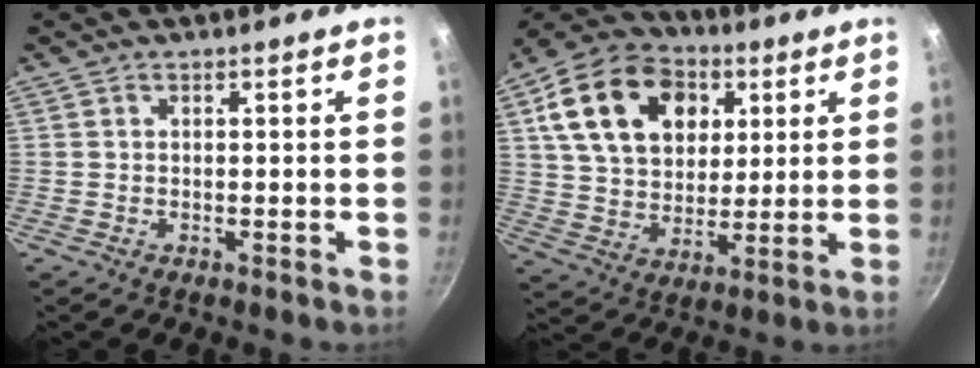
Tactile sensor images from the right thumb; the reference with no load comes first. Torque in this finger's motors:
{"motor_torque": [-0.14, 3.57, 1.25, 0.52, 0.16]}